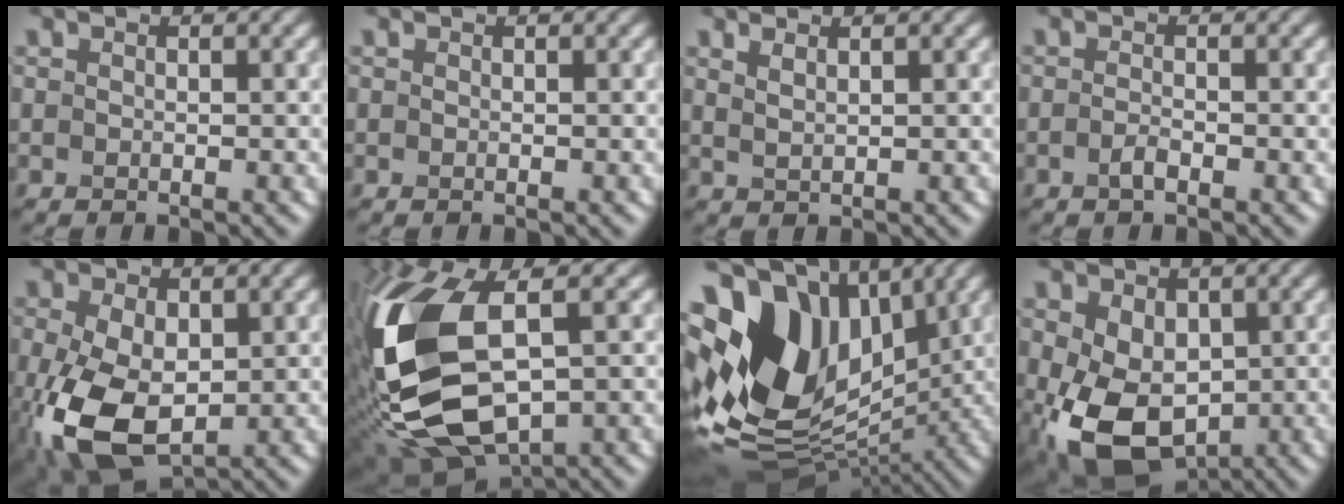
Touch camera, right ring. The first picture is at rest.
{"total": 0.0}
{"total": 1.4, "force": [1.0, 0.5, 0.8], "torque": [-0.012, -0.003, 0.020]}
{"total": 1.1, "force": [-0.6, 0.3, 0.8], "torque": [-0.019, 0.001, -0.013]}
{"total": 9.0, "force": [-1.7, 5.5, 6.9], "torque": [-0.173, -0.018, -0.032]}
{"total": 16.2, "force": [-0.6, 8.7, 13.7], "torque": [-0.330, -0.020, 0.001]}
{"total": 15.2, "force": [3.3, 10.1, 10.9], "torque": [-0.227, 0.009, 0.061]}
{"total": 9.6, "force": [-2.3, 6.6, 6.6], "torque": [-0.144, -0.035, -0.034]}